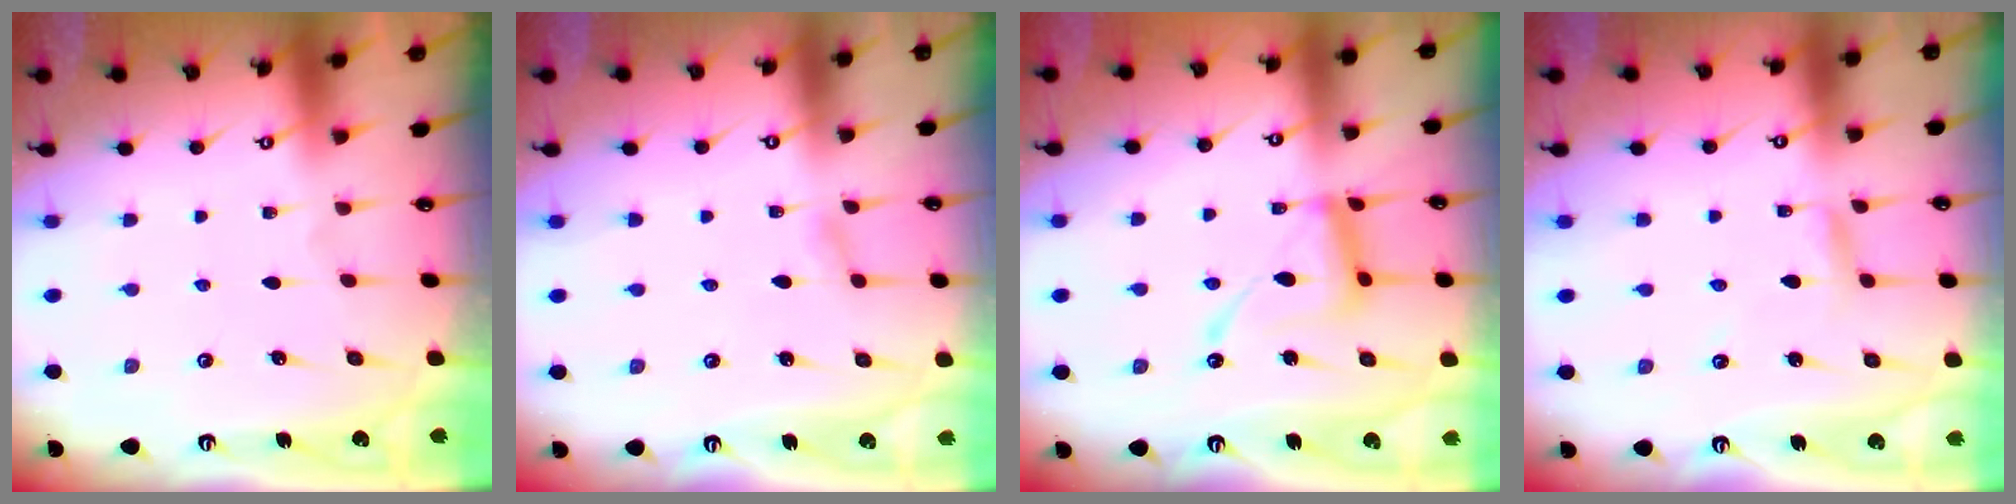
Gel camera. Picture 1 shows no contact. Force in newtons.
{"total": 2.0, "press": 2.0, "slide": 0.2}
{"total": 13.6, "press": 13.6, "slide": 1.2}
{"total": 3.1, "press": 3.1, "slide": 0.2}